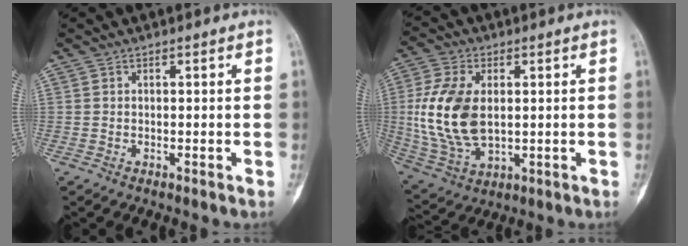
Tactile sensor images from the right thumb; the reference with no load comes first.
{"total": 15.2, "force": [1.0, 9.2, 12.1], "torque": [-0.251, -0.007, 0.031]}